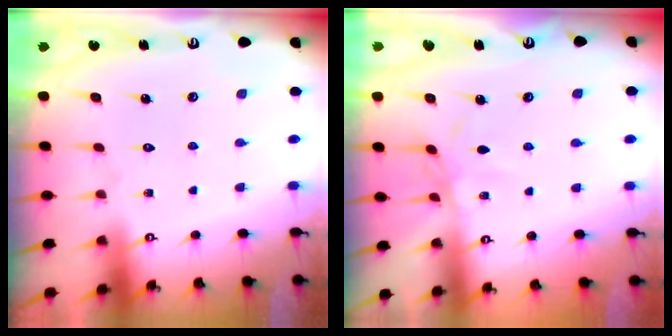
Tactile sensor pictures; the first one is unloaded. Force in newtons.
{"total": 4.6, "press": 4.6, "slide": 0.4}